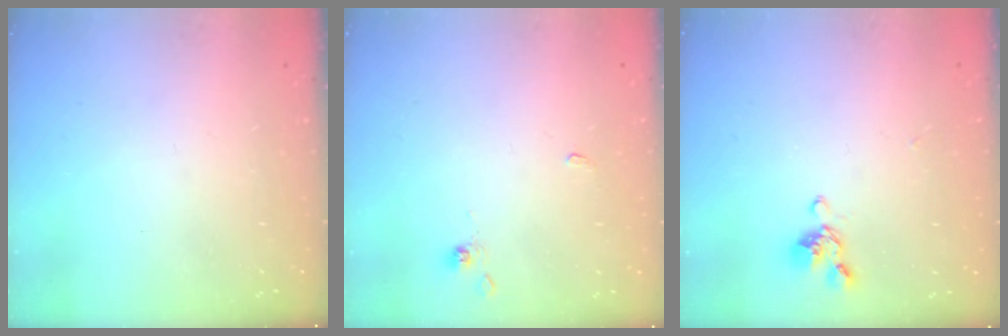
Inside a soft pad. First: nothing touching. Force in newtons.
{"total": 0.0}
{"total": 2.9, "press": 2.8, "slide": 0.8}